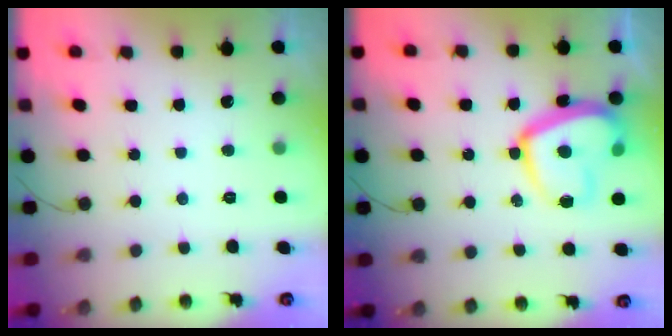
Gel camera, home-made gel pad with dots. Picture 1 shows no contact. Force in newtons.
{"total": 16.3, "press": 16.3, "slide": 1.4}